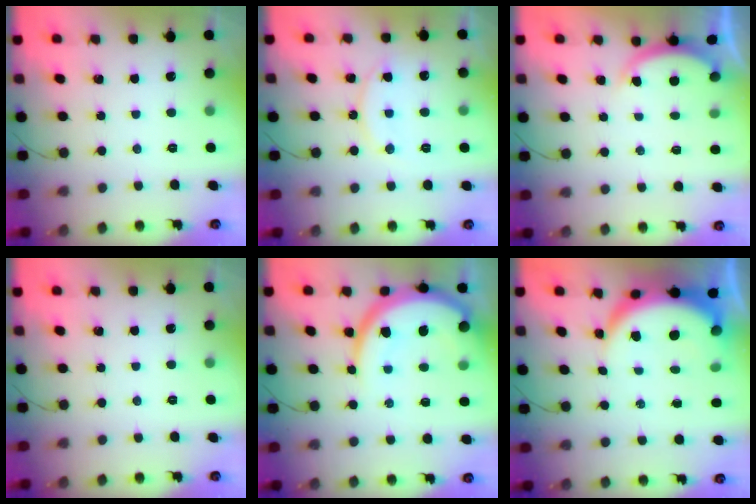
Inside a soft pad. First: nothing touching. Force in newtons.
{"total": 11.7, "press": 11.7, "slide": 0.8}
{"total": 2.6, "press": 2.6, "slide": 0.5}
{"total": 0.0}
{"total": 14.6, "press": 14.5, "slide": 1.6}
{"total": 8.4, "press": 8.3, "slide": 1.0}